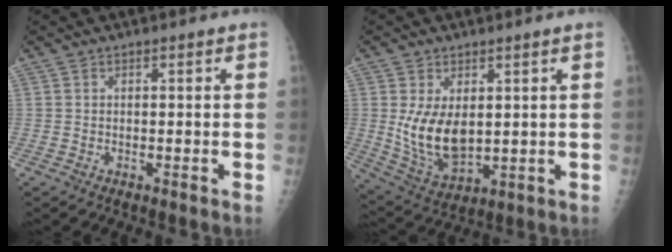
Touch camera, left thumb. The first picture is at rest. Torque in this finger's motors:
{"motor_torque": [-0.07, 0.73, 0.57, -0.38, 0.23]}